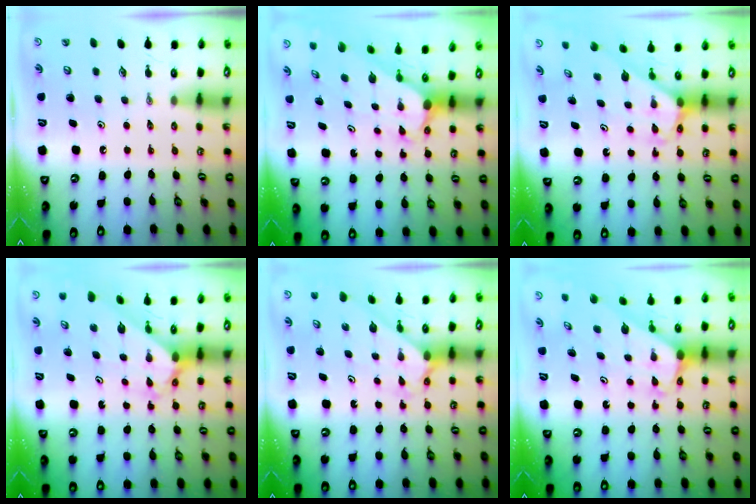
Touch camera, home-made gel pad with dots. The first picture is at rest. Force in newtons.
{"total": 2.5, "press": 2.5, "slide": 0.1}
{"total": 2.8, "press": 2.8, "slide": 0.1}
{"total": 2.4, "press": 2.4, "slide": 0.2}
{"total": 1.9, "press": 1.9, "slide": 0.2}
{"total": 1.9, "press": 1.9, "slide": 0.1}